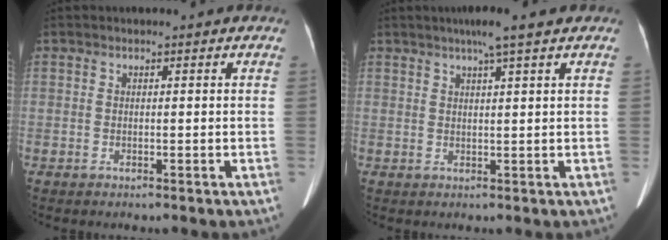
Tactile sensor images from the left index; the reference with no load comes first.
{"total": 4.2, "force": [2.9, -0.6, 3.0], "torque": [-0.051, 0.010, 0.050]}